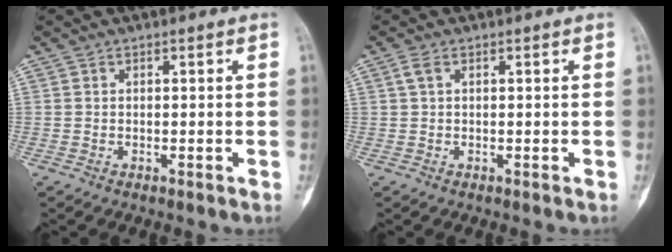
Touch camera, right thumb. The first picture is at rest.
{"total": 1.5, "force": [0.6, 0.8, 1.2], "torque": [-0.035, 0.013, 0.014]}